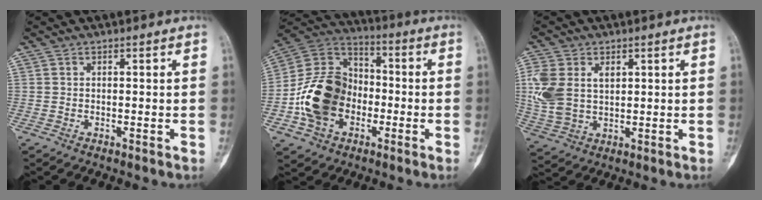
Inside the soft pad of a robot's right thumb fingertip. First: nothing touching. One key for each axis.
{"total": 17.6, "fx": -4.1, "fy": 13.2, "fz": 10.9, "tx": -0.176, "ty": 0.039, "tz": -0.079}
{"total": 11.3, "fx": 2.8, "fy": 7.6, "fz": 7.9, "tx": -0.173, "ty": 0.003, "tz": 0.064}